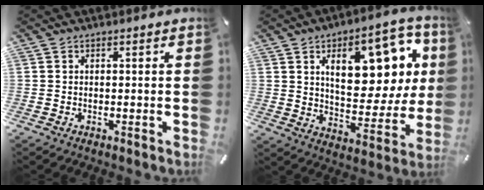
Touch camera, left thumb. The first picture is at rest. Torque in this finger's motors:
{"motor_torque": [2.10, 2.91, 1.14, 0.37, 0.43]}